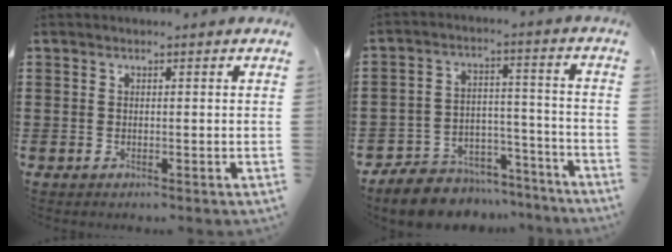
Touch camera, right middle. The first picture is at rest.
{"total": 8.0, "force": [-7.6, 2.4, 1.0], "torque": [-0.013, 0.032, -0.145]}